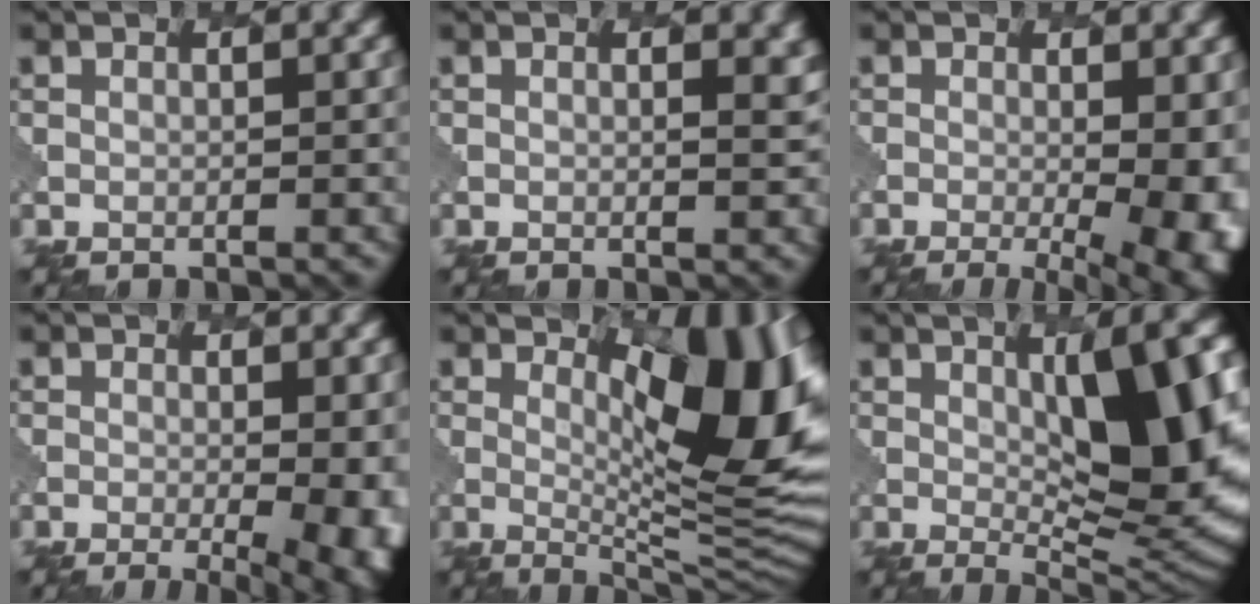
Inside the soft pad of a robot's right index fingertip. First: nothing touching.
{"total": 2.8, "force": [0.6, 1.3, 2.4], "torque": [-0.007, 0.002, 0.007]}
{"total": 10.2, "force": [-1.8, 4.4, 9.0], "torque": [-0.090, -0.009, -0.014]}
{"total": 8.4, "force": [-1.5, 3.5, 7.5], "torque": [-0.063, -0.006, -0.014]}
{"total": 11.2, "force": [2.6, 4.2, 10.1], "torque": [-0.137, -0.002, 0.046]}
{"total": 11.8, "force": [1.6, 4.1, 10.9], "torque": [-0.147, 0.000, 0.028]}